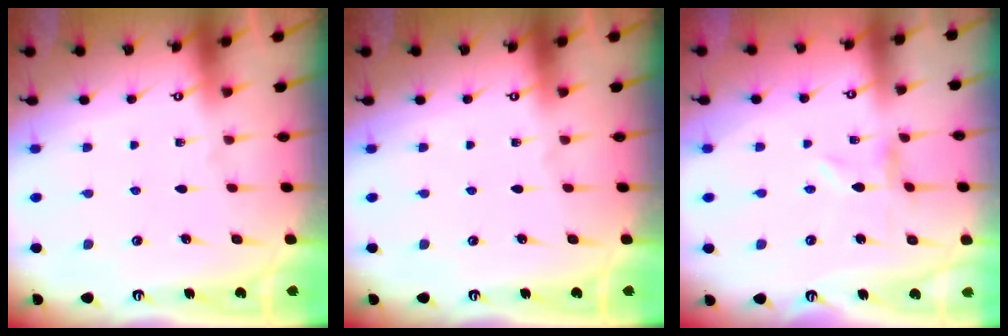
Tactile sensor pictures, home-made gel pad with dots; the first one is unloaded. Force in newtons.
{"total": 0.0}
{"total": 0.0}